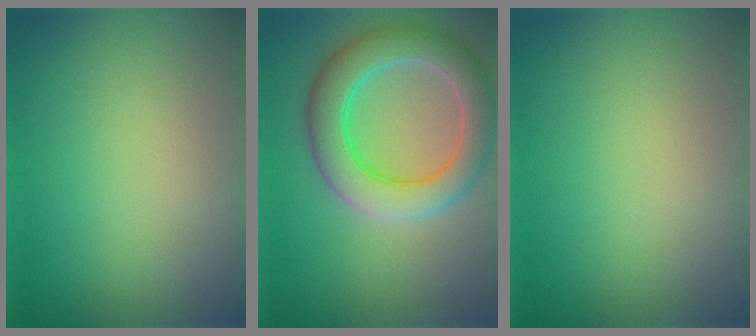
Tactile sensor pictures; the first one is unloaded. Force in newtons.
{"total": 6.1, "press": 6.1, "slide": 0.4}
{"total": 0.0}